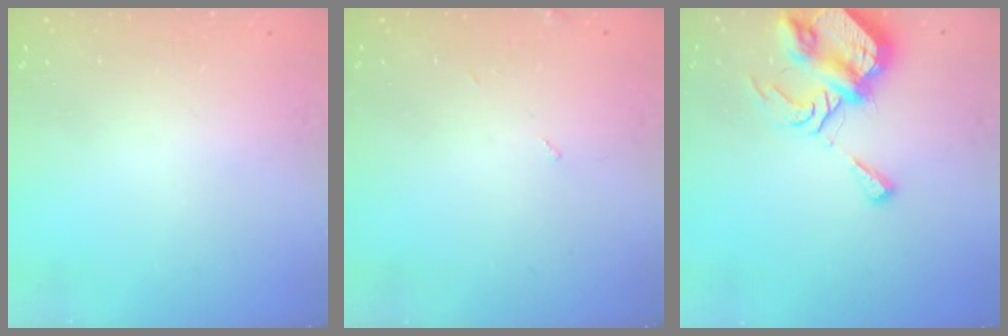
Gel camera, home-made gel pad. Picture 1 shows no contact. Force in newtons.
{"total": 2.2, "press": 2.2, "slide": 0.3}
{"total": 9.3, "press": 9.2, "slide": 1.2}